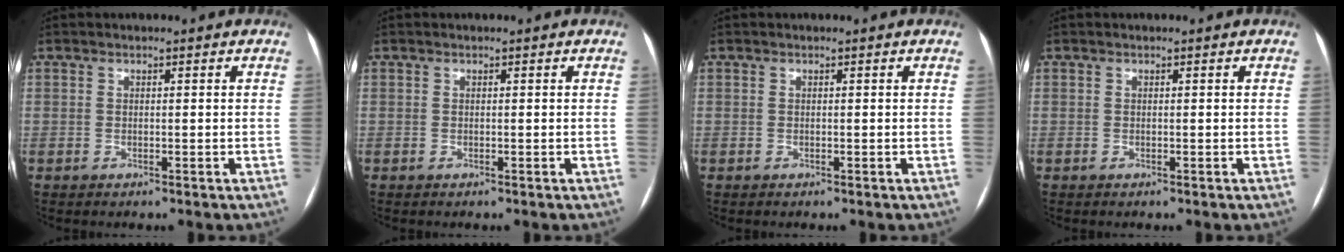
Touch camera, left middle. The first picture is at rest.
{"total": 0.0}
{"total": 0.0}
{"total": 0.0}